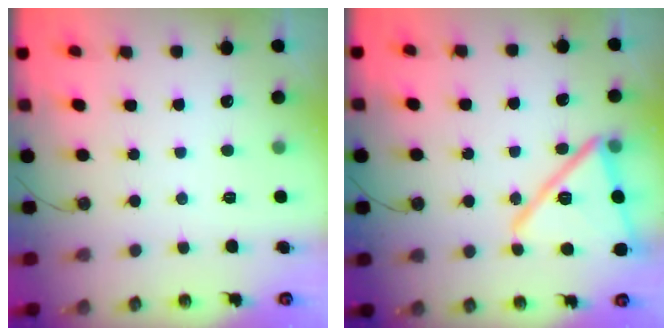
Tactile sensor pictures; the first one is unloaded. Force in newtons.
{"total": 18.9, "press": 18.9, "slide": 1.2}